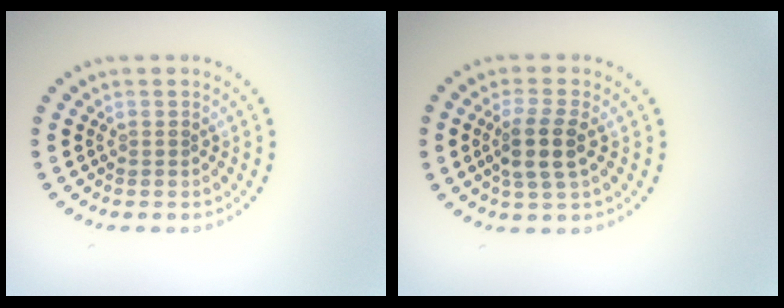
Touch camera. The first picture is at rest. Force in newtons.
{"total": 3.1, "press": 2.7, "slide": 1.5}